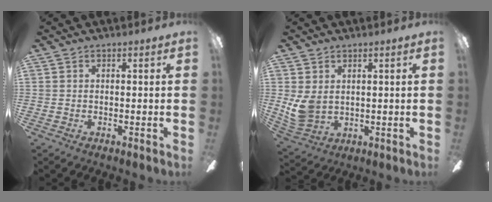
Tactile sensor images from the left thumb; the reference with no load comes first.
{"total": 5.9, "force": [2.0, 4.2, 3.6], "torque": [-0.092, -0.003, 0.041]}